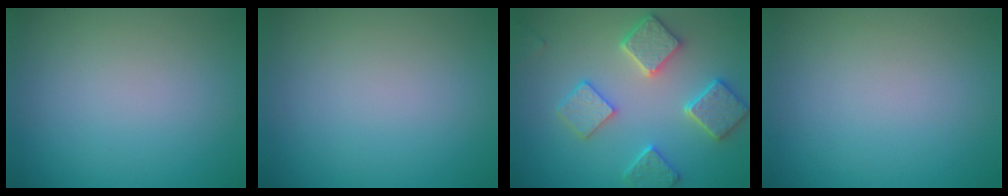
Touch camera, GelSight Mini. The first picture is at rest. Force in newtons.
{"total": 0.0}
{"total": 4.8, "press": 4.5, "slide": 1.6}
{"total": 0.0}